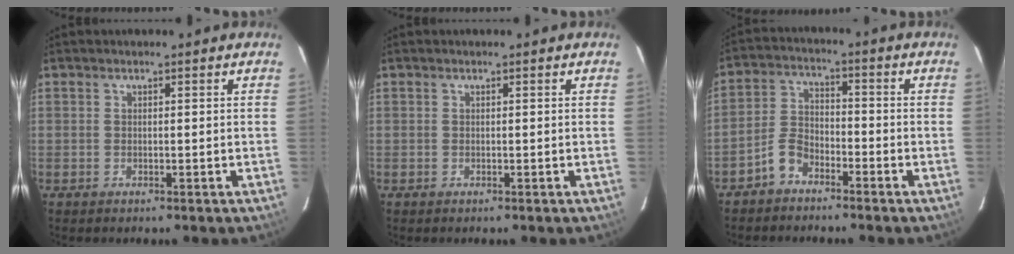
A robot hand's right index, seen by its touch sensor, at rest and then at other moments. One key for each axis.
{"total": 0.0}
{"total": 5.2, "fx": -3.6, "fy": 2.9, "fz": 2.4, "tx": -0.062, "ty": 0.013, "tz": -0.075}